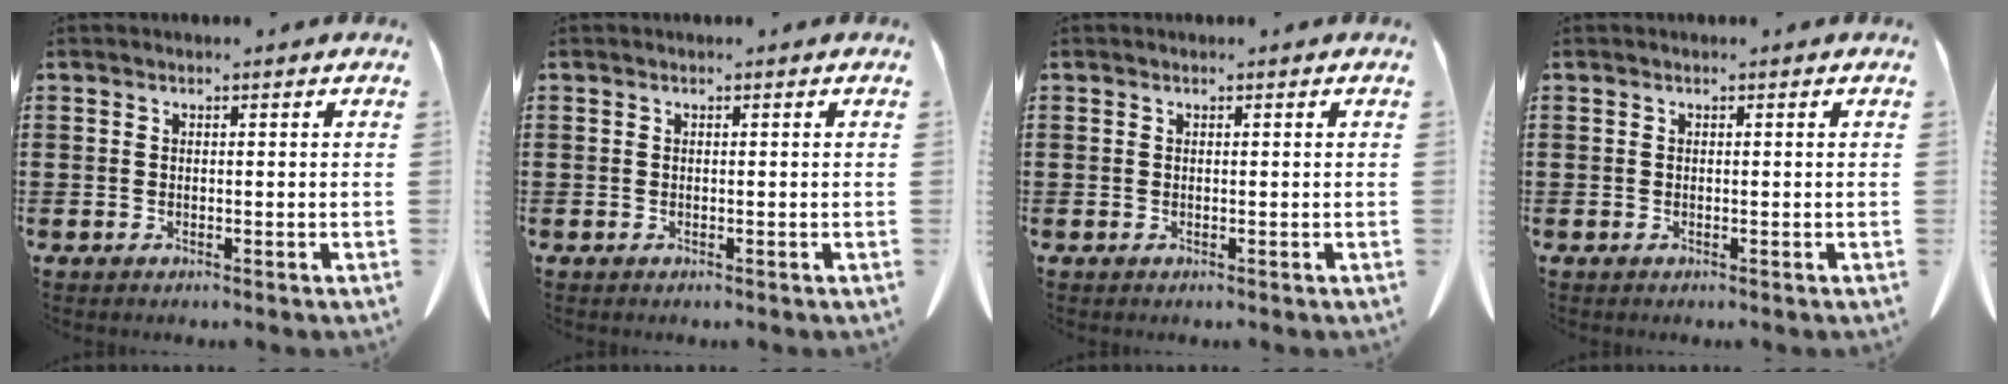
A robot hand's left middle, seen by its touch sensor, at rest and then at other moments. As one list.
[{"total": 0.0}, {"total": 0.0}, {"total": 0.0}]